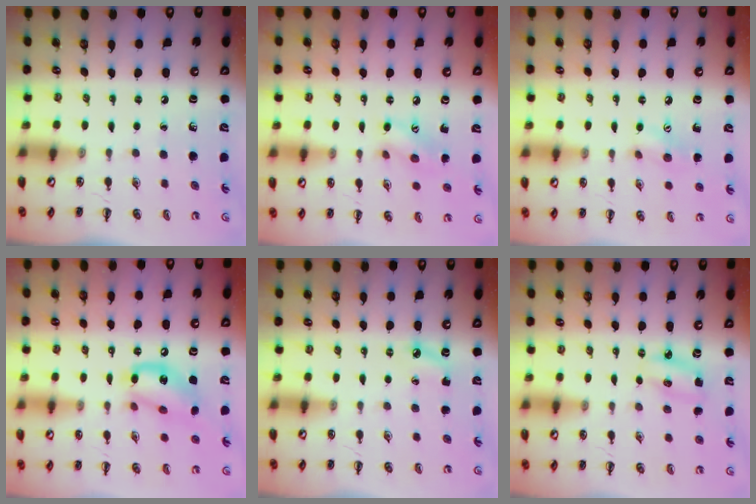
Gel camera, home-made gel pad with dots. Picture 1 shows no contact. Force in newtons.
{"total": 8.1, "press": 8.1, "slide": 0.7}
{"total": 7.7, "press": 7.5, "slide": 1.5}
{"total": 13.5, "press": 13.3, "slide": 2.4}
{"total": 5.0, "press": 4.7, "slide": 1.6}
{"total": 3.7, "press": 3.6, "slide": 0.7}